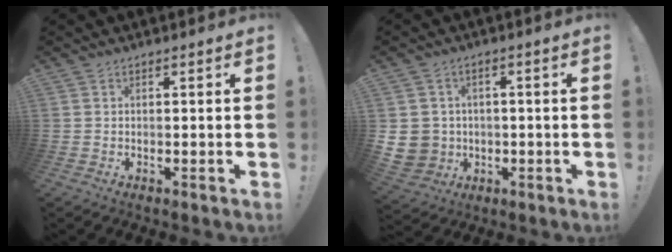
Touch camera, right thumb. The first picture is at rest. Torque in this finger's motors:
{"motor_torque": [2.58, 2.42, 0.60, 0.02, 0.46]}